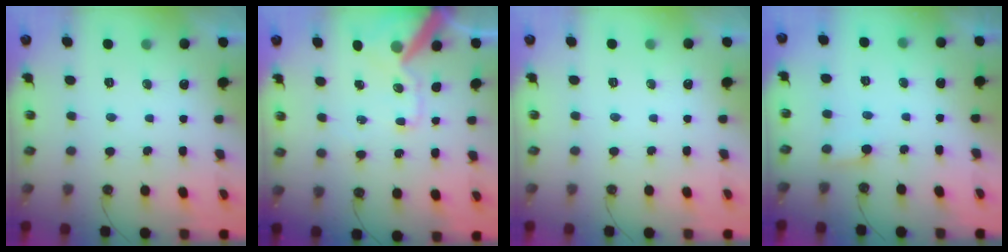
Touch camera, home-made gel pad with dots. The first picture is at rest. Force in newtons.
{"total": 14.2, "press": 14.0, "slide": 1.8}
{"total": 0.0}
{"total": 3.1, "press": 3.1, "slide": 0.3}